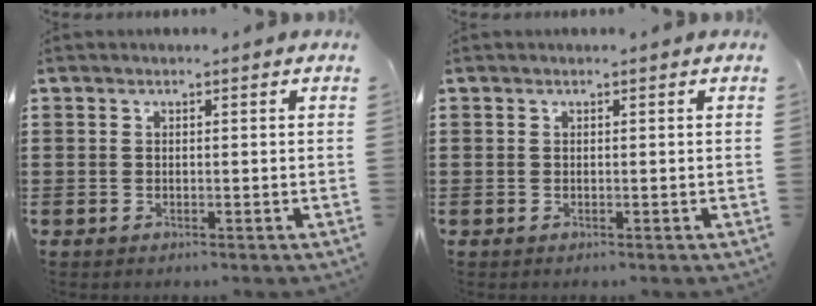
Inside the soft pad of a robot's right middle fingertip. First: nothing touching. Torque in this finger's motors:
{"motor_torque": [-0.01, 0.01, 0.00, -0.01]}